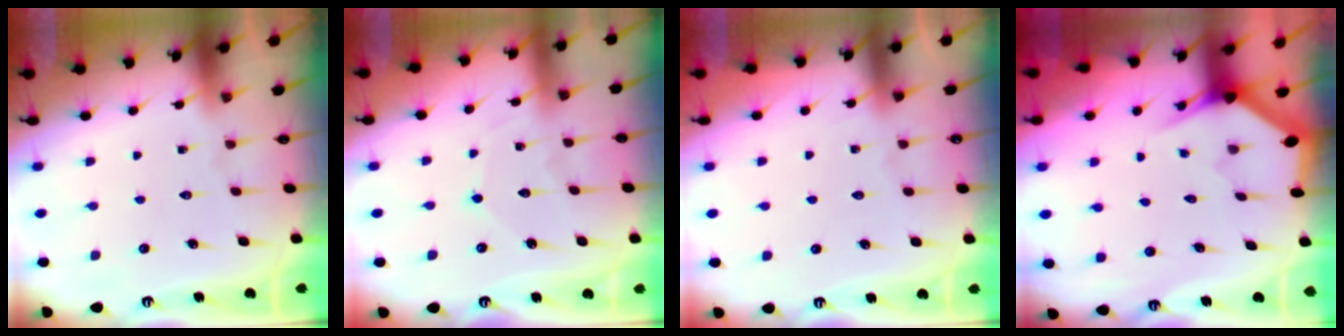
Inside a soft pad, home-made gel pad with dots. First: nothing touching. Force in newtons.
{"total": 4.0, "press": 4.0, "slide": 0.1}
{"total": 4.2, "press": 4.2, "slide": 0.7}
{"total": 3.0, "press": 3.0, "slide": 0.0}